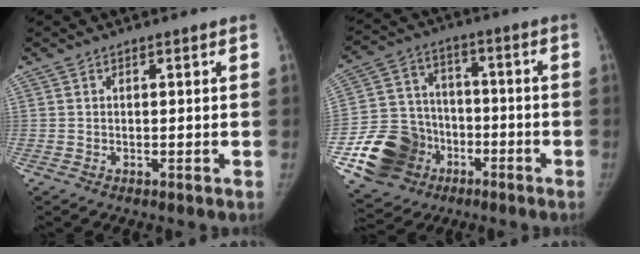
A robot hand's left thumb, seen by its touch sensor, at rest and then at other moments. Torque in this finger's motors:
{"motor_torque": [-0.42, 0.60, 0.09, 0.12, 0.06]}